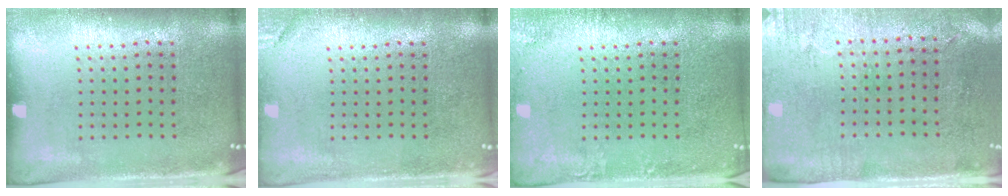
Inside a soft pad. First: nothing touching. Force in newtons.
{"total": 1.3, "press": 1.2, "slide": 0.3}
{"total": 1.5, "press": 1.5, "slide": 0.1}
{"total": 2.9, "press": 2.4, "slide": 1.7}